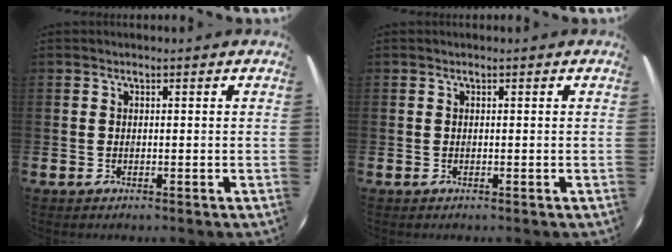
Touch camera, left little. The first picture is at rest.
{"total": 0.0}